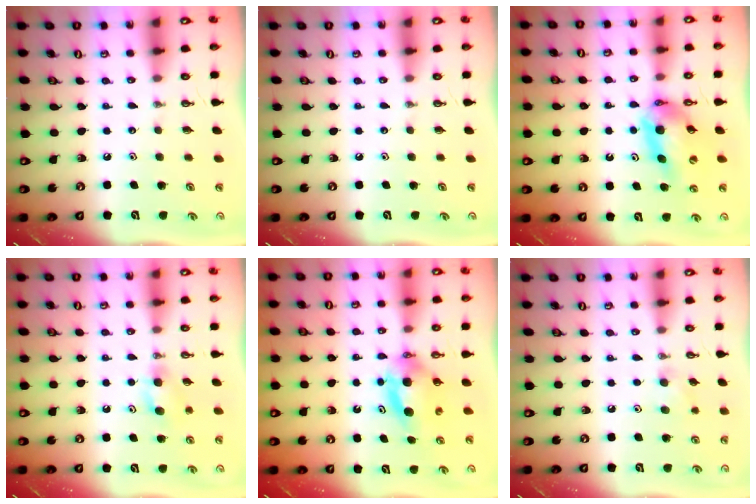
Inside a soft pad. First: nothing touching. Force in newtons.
{"total": 0.0}
{"total": 10.6, "press": 10.5, "slide": 0.9}
{"total": 5.6, "press": 5.5, "slide": 1.3}
{"total": 6.6, "press": 6.2, "slide": 2.5}
{"total": 8.3, "press": 7.7, "slide": 3.1}